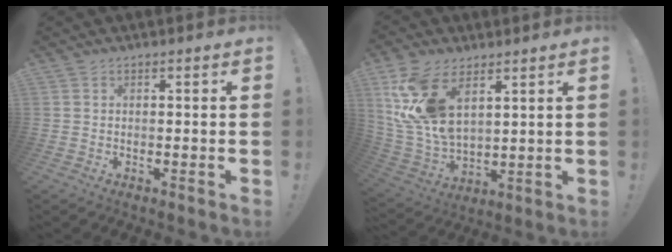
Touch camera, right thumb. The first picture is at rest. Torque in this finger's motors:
{"motor_torque": [2.16, 2.85, 0.97, 0.86, 0.19]}